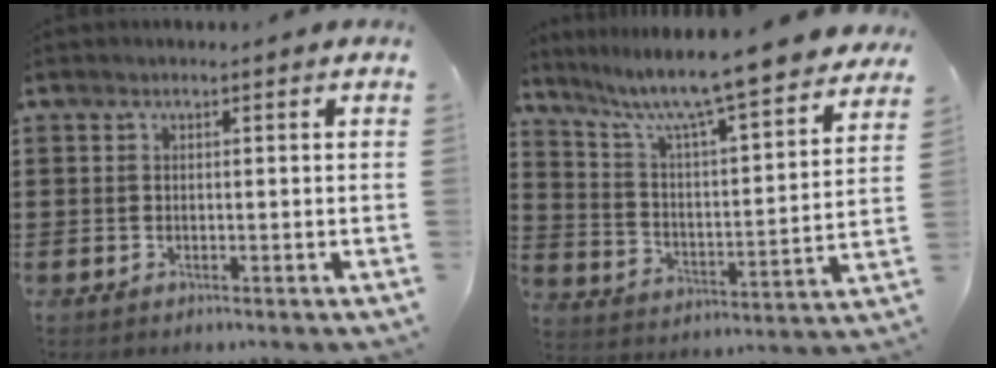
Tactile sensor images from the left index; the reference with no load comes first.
{"total": 8.3, "force": [7.2, -0.4, 4.1], "torque": [-0.109, -0.059, 0.114]}